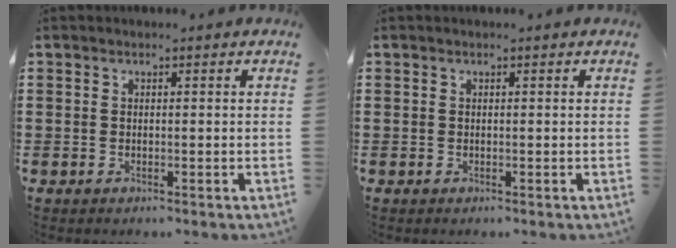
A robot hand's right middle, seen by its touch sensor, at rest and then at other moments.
{"total": 0.0}